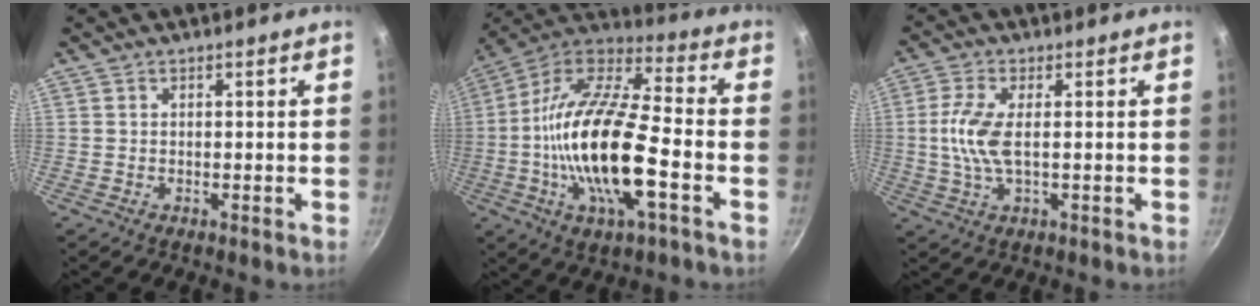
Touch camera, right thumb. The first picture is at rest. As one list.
[{"total": 22.8, "force": [-4.8, 7.9, 20.8], "torque": [-0.397, 0.030, -0.103]}, {"total": 7.2, "force": [0.2, 2.6, 6.7], "torque": [-0.152, 0.002, 0.000]}]